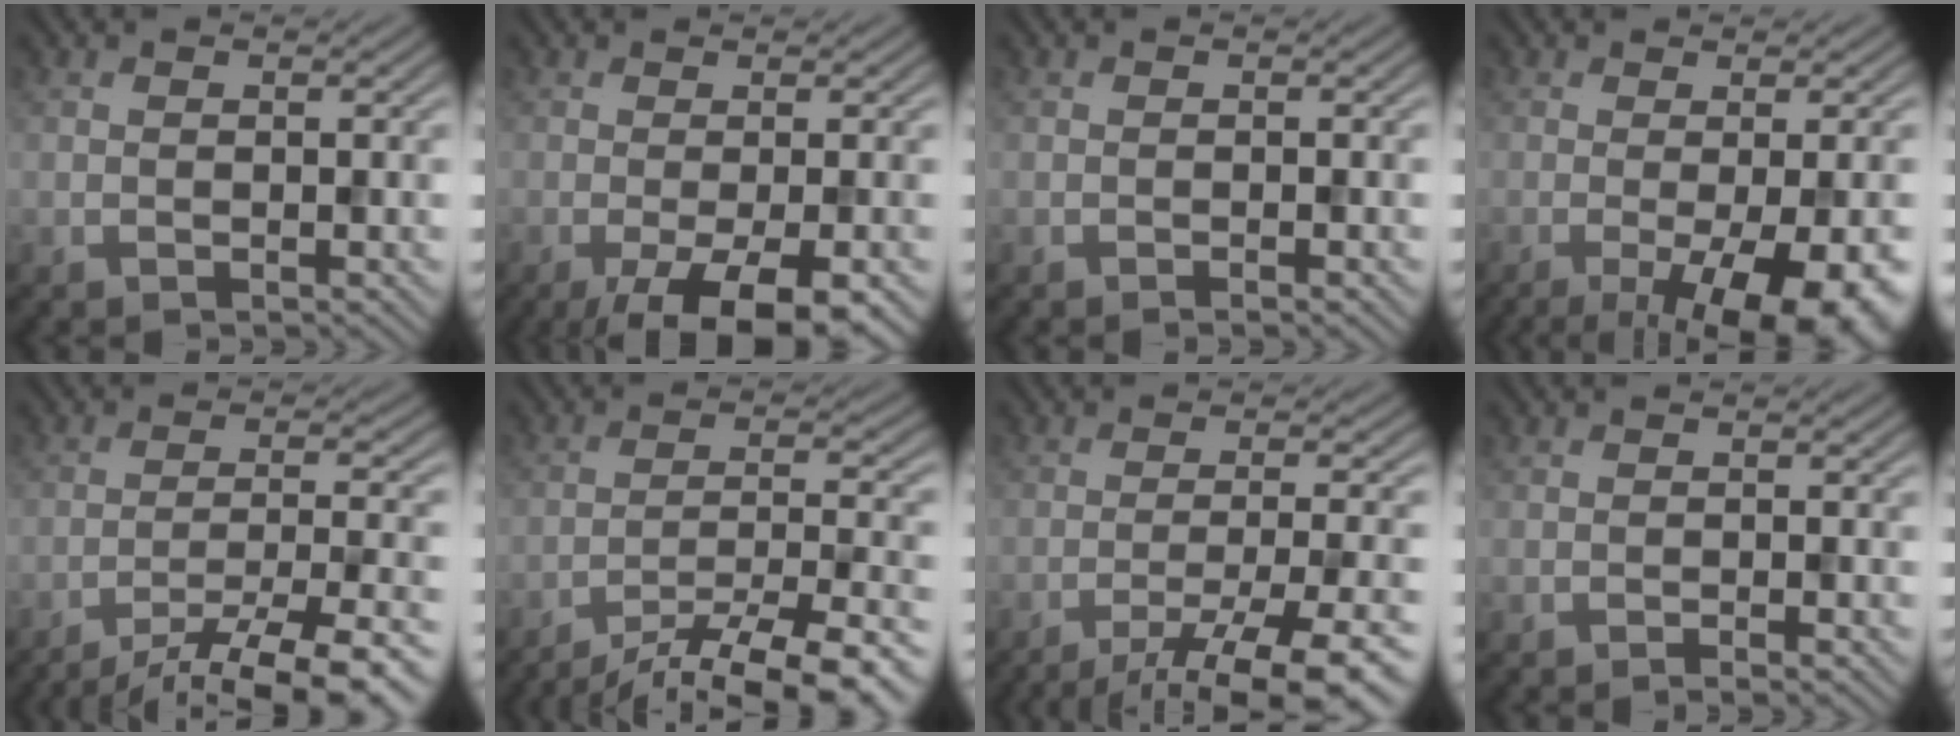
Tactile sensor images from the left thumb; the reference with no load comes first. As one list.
[{"total": 8.5, "force": [-3.9, 2.6, 7.1], "torque": [-0.110, -0.011, -0.057]}, {"total": 0.7, "force": [-0.4, 0.0, 0.6], "torque": [-0.008, -0.001, -0.009]}, {"total": 11.4, "force": [-4.3, 3.3, 10.0], "torque": [-0.126, -0.012, -0.052]}, {"total": 12.7, "force": [-10.0, 2.2, 7.4], "torque": [-0.121, -0.009, -0.135]}, {"total": 14.2, "force": [-11.6, 2.6, 7.8], "torque": [-0.125, -0.012, -0.160]}, {"total": 11.6, "force": [-8.2, 2.1, 8.0], "torque": [-0.125, -0.008, -0.107]}, {"total": 1.0, "force": [-0.6, 0.0, 0.8], "torque": [-0.009, 0.000, -0.012]}]